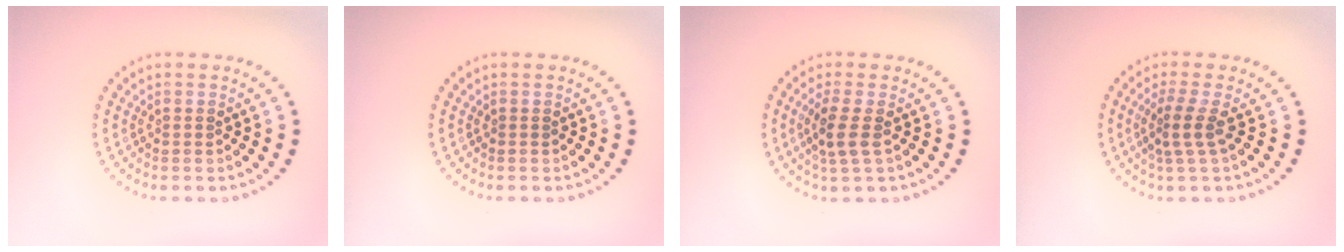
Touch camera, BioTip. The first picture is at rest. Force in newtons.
{"total": 0.0}
{"total": 2.4, "press": 2.0, "slide": 1.4}
{"total": 2.3, "press": 1.6, "slide": 1.6}